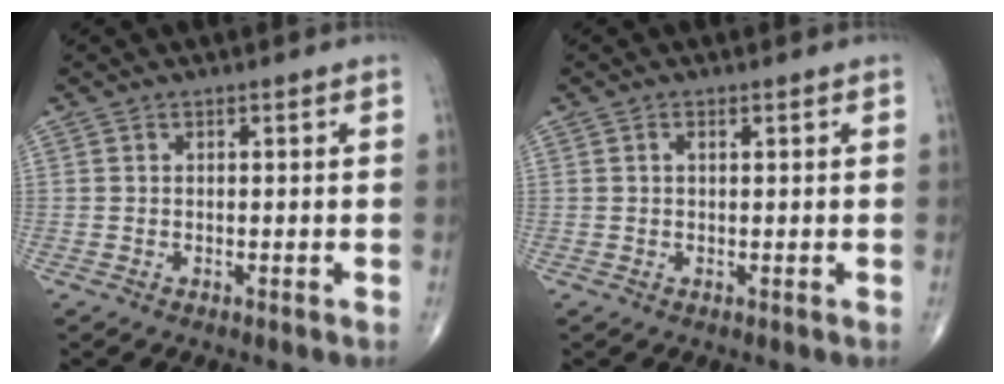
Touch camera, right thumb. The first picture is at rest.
{"total": 0.8, "force": [0.3, 0.3, 0.7], "torque": [-0.012, 0.003, 0.004]}